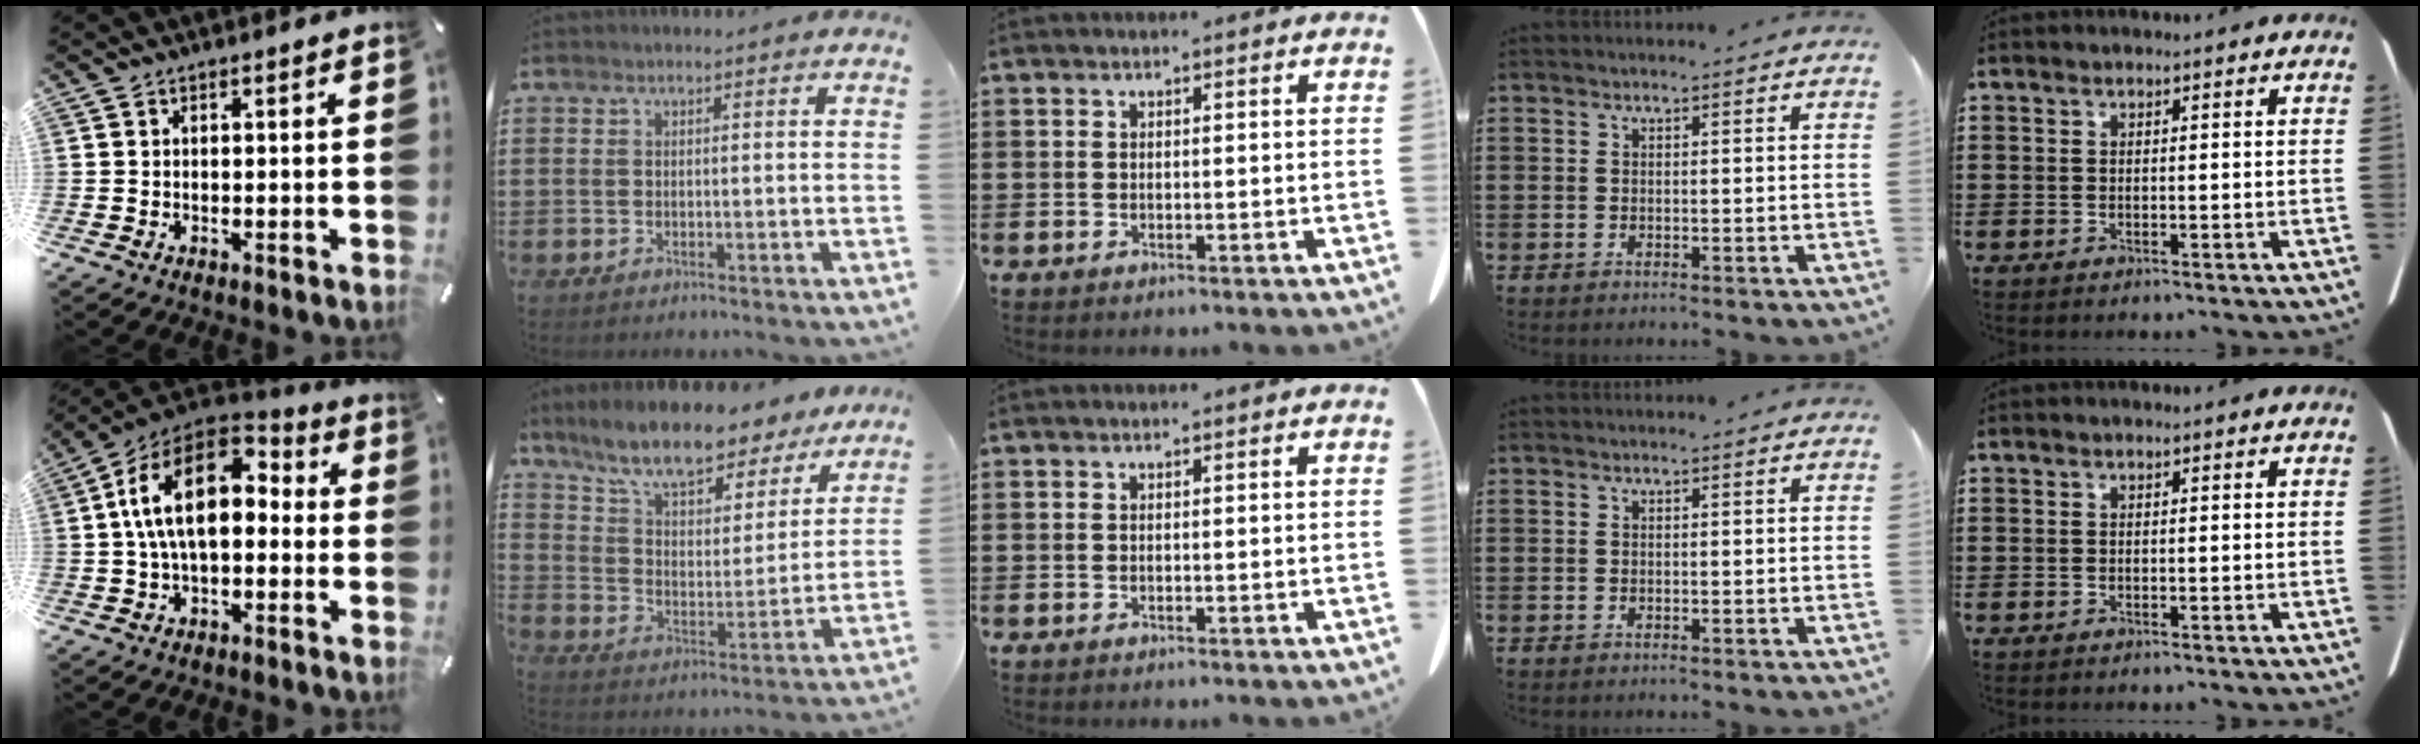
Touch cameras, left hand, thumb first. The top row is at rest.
{"thumb": {"total": 16.4, "force": [2.2, 9.6, 13.1], "torque": [-0.261, 0.000, 0.033]}, "index": {"total": 10.2, "force": [8.9, 2.2, 4.5], "torque": [-0.117, -0.050, 0.156]}}